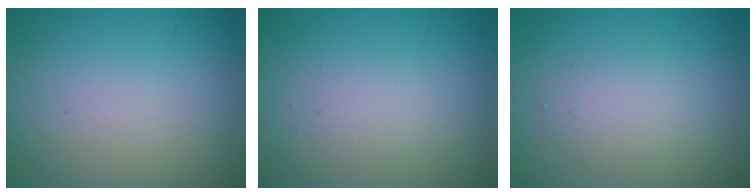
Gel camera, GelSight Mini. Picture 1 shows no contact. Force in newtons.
{"total": 1.1, "press": 1.1, "slide": 0.1}
{"total": 1.9, "press": 1.9, "slide": 0.1}